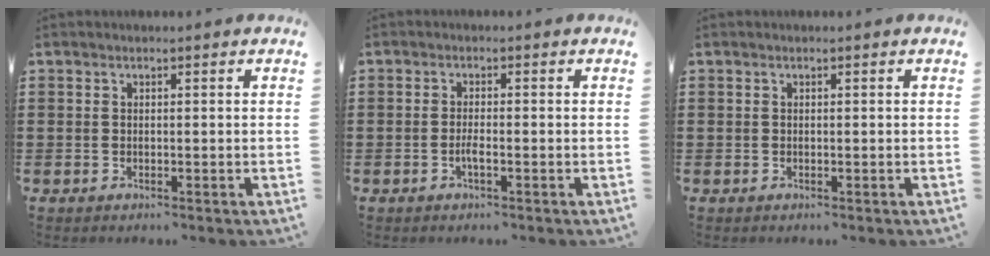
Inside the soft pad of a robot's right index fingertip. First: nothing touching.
{"total": 1.8, "force": [-0.9, 0.3, 1.6], "torque": [-0.036, -0.003, -0.017]}
{"total": 0.0}